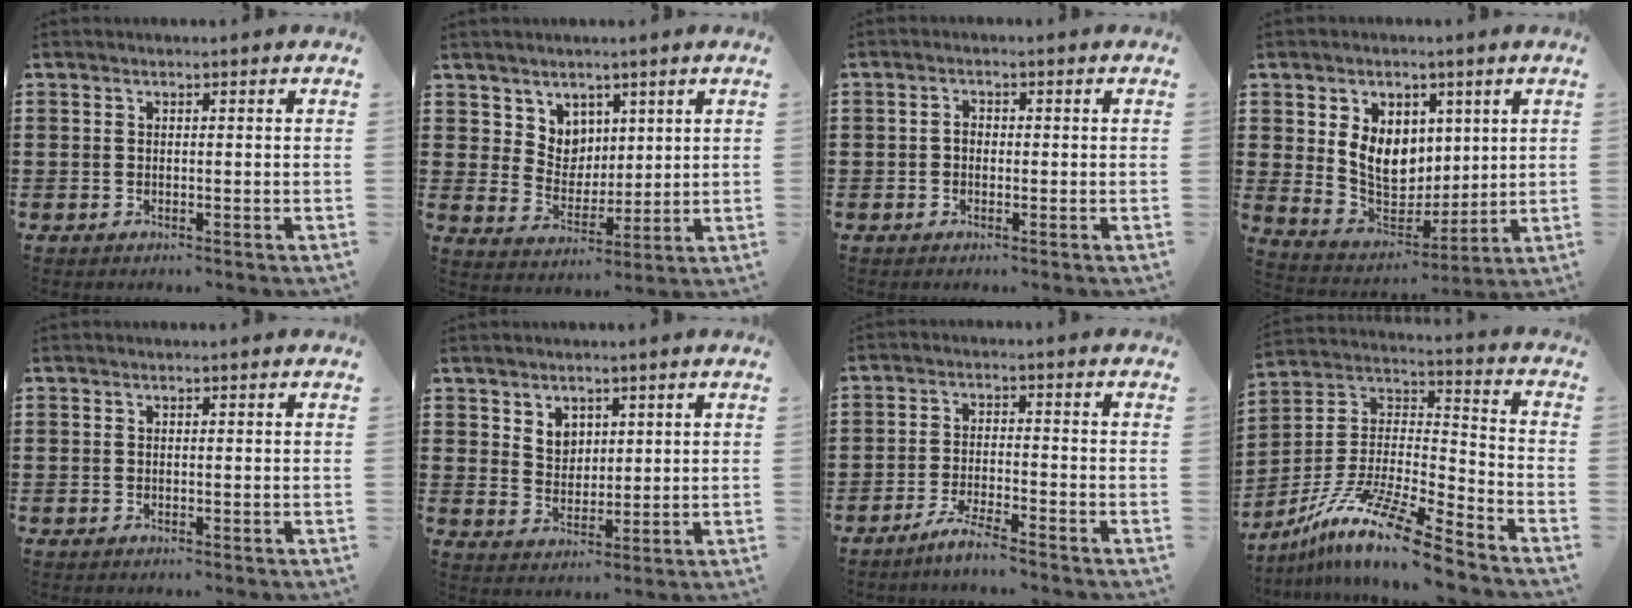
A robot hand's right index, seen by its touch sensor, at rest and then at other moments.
{"total": 5.6, "force": [3.6, 4.2, 0.0], "torque": [-0.031, -0.005, 0.070]}
{"total": 1.4, "force": [-0.4, 0.9, 1.0], "torque": [-0.020, 0.002, -0.007]}
{"total": 8.5, "force": [2.0, 6.8, 4.6], "torque": [-0.095, 0.004, 0.037]}
{"total": 0.0}
{"total": 3.8, "force": [2.7, 2.6, 0.8], "torque": [-0.028, 0.005, 0.051]}
{"total": 4.0, "force": [-3.7, -0.3, 1.6], "torque": [-0.034, -0.003, -0.072]}
{"total": 12.9, "force": [-10.2, 0.7, 7.9], "torque": [-0.156, 0.009, -0.197]}